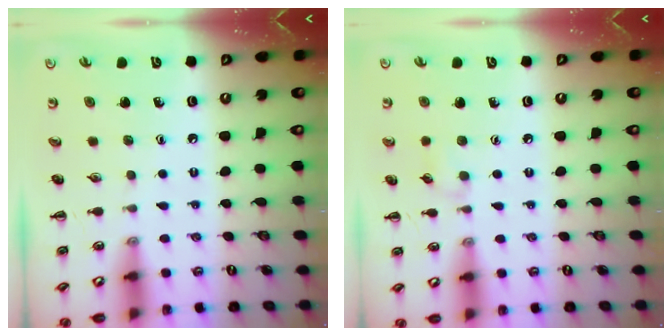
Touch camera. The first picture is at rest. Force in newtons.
{"total": 4.4, "press": 4.0, "slide": 1.8}